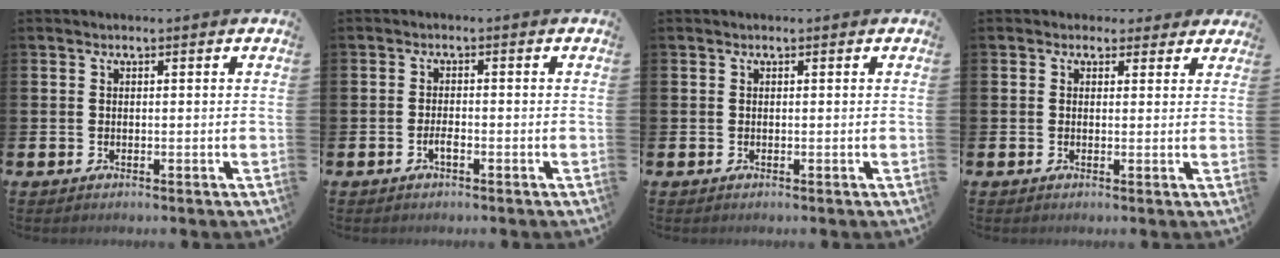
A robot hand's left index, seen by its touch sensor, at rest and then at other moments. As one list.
[{"total": 1.4, "force": [-0.8, 0.4, 1.1], "torque": [-0.021, -0.001, -0.015]}, {"total": 0.0}, {"total": 2.2, "force": [1.7, 1.3, -0.2], "torque": [0.007, -0.002, 0.028]}]